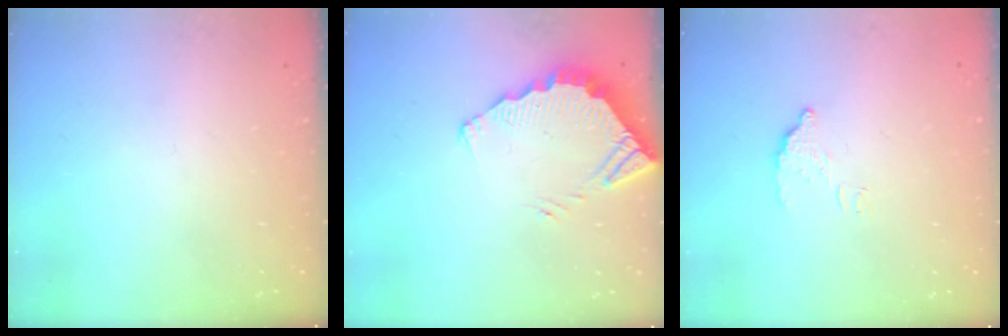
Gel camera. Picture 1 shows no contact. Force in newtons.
{"total": 3.8, "press": 3.8, "slide": 0.2}
{"total": 4.8, "press": 4.8, "slide": 0.3}